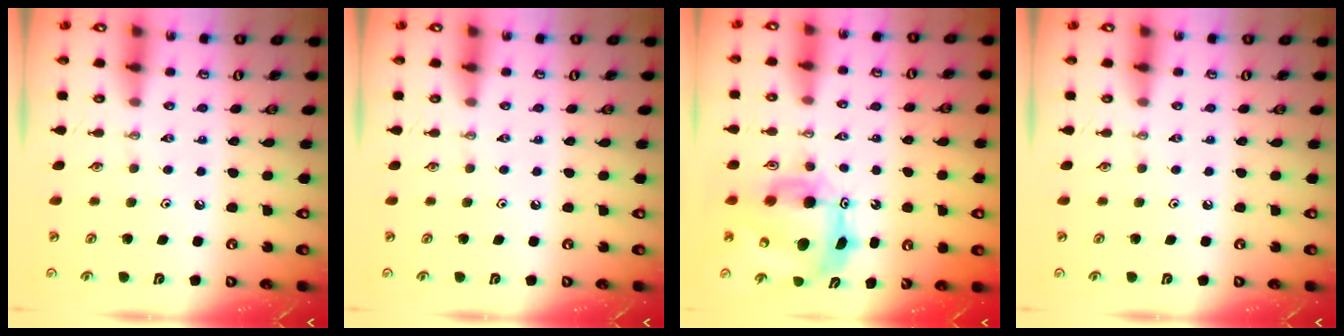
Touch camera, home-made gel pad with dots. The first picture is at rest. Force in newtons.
{"total": 0.0}
{"total": 11.3, "press": 11.2, "slide": 1.1}
{"total": 0.0}